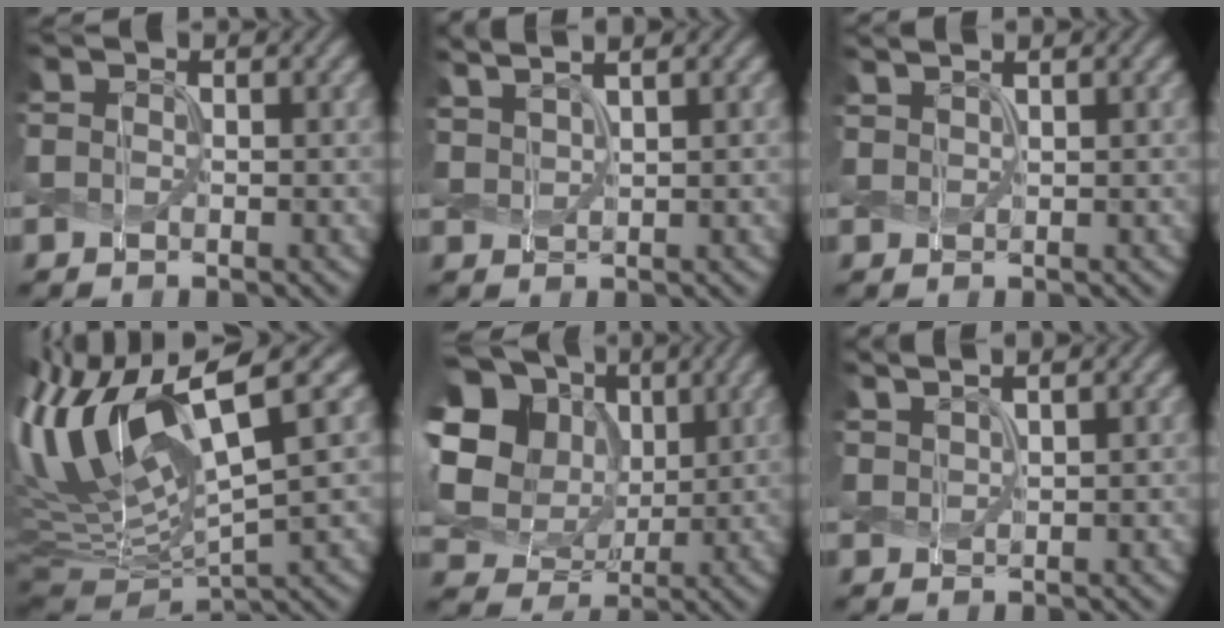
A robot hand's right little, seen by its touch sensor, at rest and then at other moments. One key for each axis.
{"total": 4.3, "fx": 3.4, "fy": 1.1, "fz": 2.5, "tx": -0.045, "ty": 0.020, "tz": 0.044}
{"total": 2.3, "fx": 1.8, "fy": 0.6, "fz": 1.3, "tx": -0.015, "ty": 0.011, "tz": 0.013}
{"total": 13.5, "fx": 4.1, "fy": 4.6, "fz": 12.0, "tx": -0.256, "ty": 0.012, "tz": 0.085}
{"total": 13.7, "fx": 3.5, "fy": 11.0, "fz": 7.3, "tx": -0.193, "ty": 0.020, "tz": 0.065}
{"total": 3.6, "fx": 2.8, "fy": 1.0, "fz": 2.1, "tx": -0.027, "ty": 0.020, "tz": 0.029}